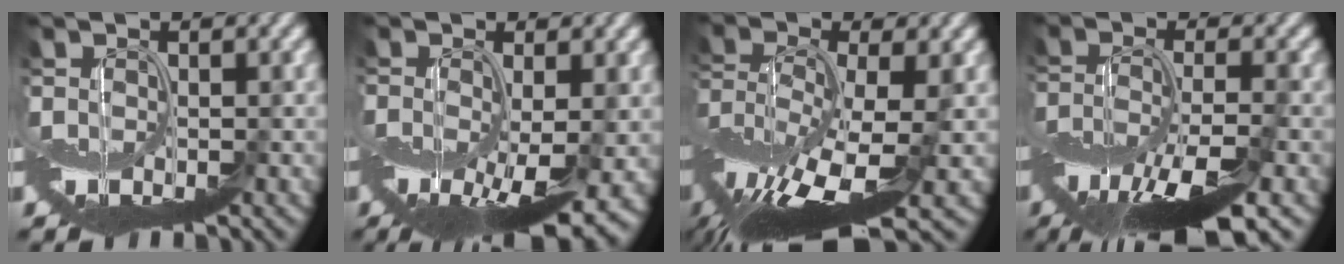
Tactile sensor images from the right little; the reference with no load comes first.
{"total": 8.9, "force": [-2.9, 3.4, 7.8], "torque": [-0.141, -0.034, -0.030]}
{"total": 12.5, "force": [-5.5, 3.9, 10.6], "torque": [-0.227, 0.002, -0.092]}
{"total": 9.2, "force": [-5.3, 2.4, 7.1], "torque": [-0.135, -0.015, -0.102]}